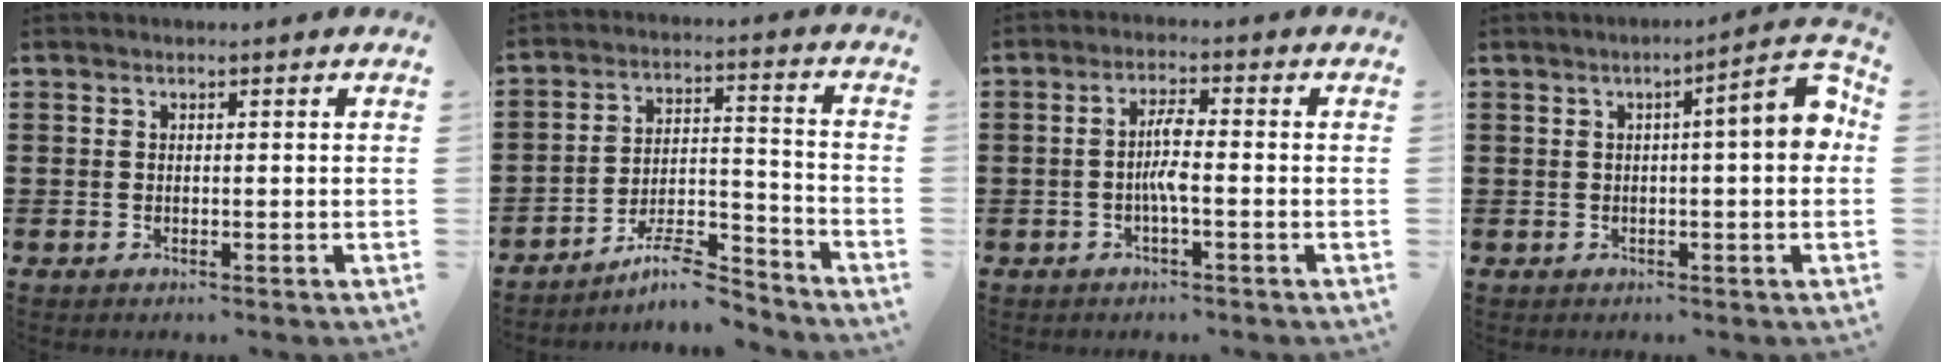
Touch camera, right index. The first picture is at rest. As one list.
[{"total": 8.8, "force": [-7.8, 1.8, 3.7], "torque": [-0.054, 0.023, -0.146]}, {"total": 4.1, "force": [-0.9, 0.7, 3.9], "torque": [-0.084, -0.002, -0.023]}, {"total": 6.8, "force": [0.7, 1.0, 6.7], "torque": [-0.098, -0.008, 0.005]}]